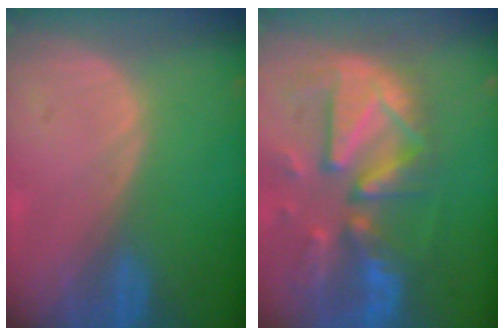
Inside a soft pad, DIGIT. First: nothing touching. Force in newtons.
{"total": 12.7, "press": 11.1, "slide": 6.2}